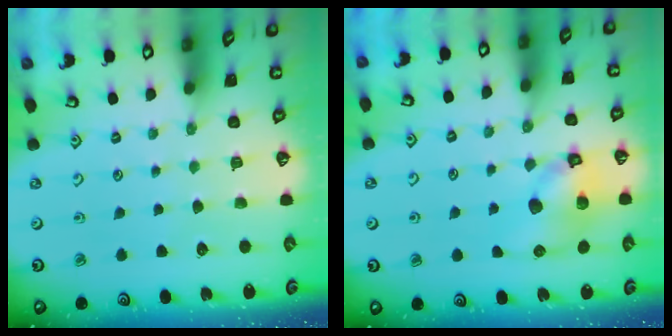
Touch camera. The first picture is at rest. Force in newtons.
{"total": 9.9, "press": 9.8, "slide": 1.6}